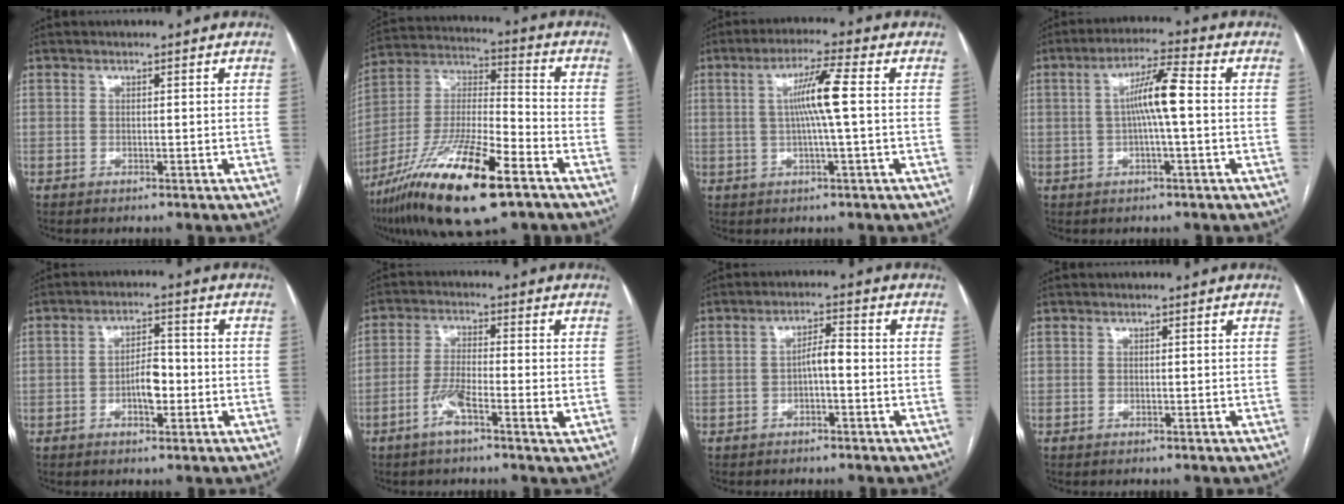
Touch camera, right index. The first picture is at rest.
{"total": 21.4, "force": [-12.2, 3.6, 17.1], "torque": [-0.340, -0.035, -0.217]}
{"total": 7.0, "force": [0.7, -0.7, 6.9], "torque": [-0.126, 0.006, 0.011]}
{"total": 7.1, "force": [0.2, 0.2, 7.1], "torque": [-0.131, 0.015, 0.000]}
{"total": 4.9, "force": [-1.3, 2.0, 4.2], "torque": [-0.074, 0.010, -0.021]}
{"total": 6.0, "force": [-2.6, 0.7, 5.4], "torque": [-0.107, -0.001, -0.052]}
{"total": 3.0, "force": [-0.7, 0.7, 2.8], "torque": [-0.047, 0.010, -0.011]}
{"total": 0.0}